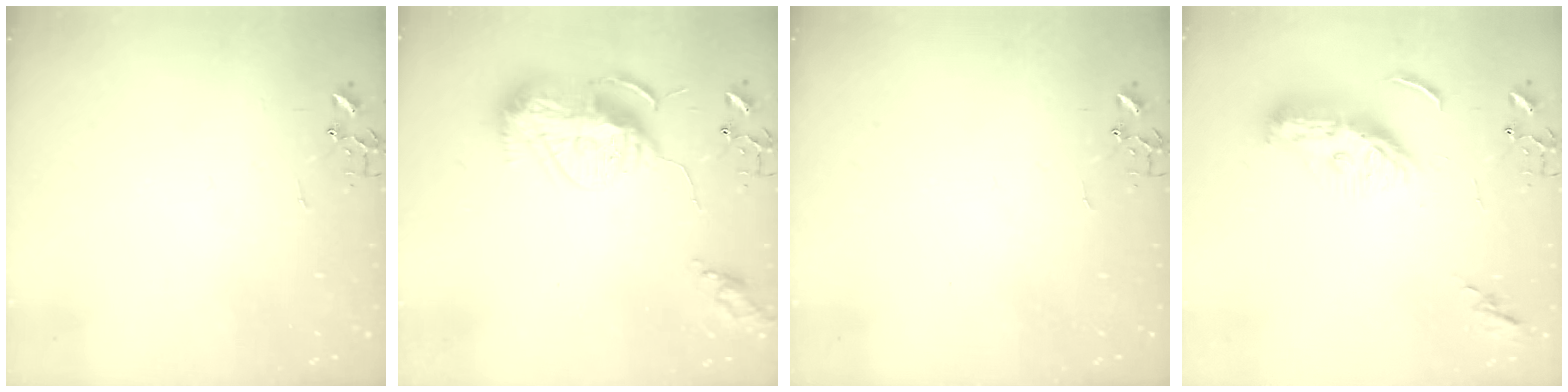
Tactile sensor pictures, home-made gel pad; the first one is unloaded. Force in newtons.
{"total": 14.8, "press": 14.8, "slide": 1.2}
{"total": 0.0}
{"total": 10.2, "press": 10.1, "slide": 1.0}